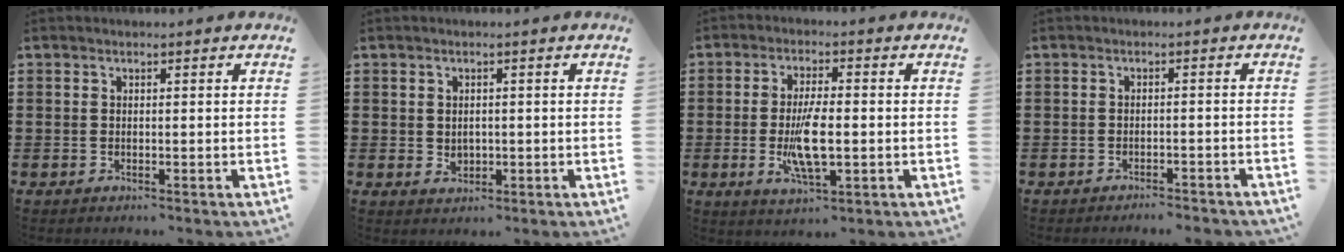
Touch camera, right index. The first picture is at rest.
{"total": 1.6, "force": [0.1, 1.3, 0.9], "torque": [-0.021, 0.007, 0.001]}
{"total": 8.1, "force": [-1.3, 2.7, 7.6], "torque": [-0.155, -0.010, -0.025]}
{"total": 1.6, "force": [-1.6, 0.0, 0.3], "torque": [-0.009, 0.002, -0.034]}